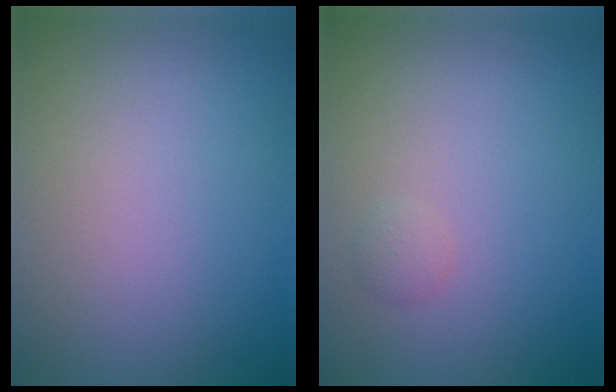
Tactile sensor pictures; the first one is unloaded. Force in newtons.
{"total": 0.8, "press": 0.8, "slide": 0.0}